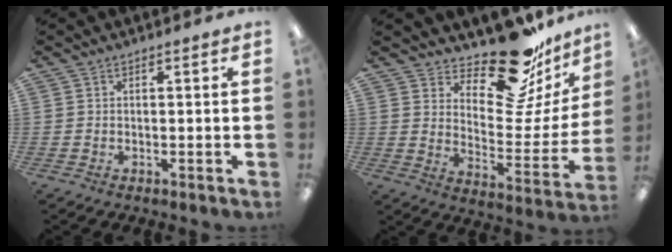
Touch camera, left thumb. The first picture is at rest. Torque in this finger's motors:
{"motor_torque": [1.41, 0.79, 0.92, -1.17, 0.02]}